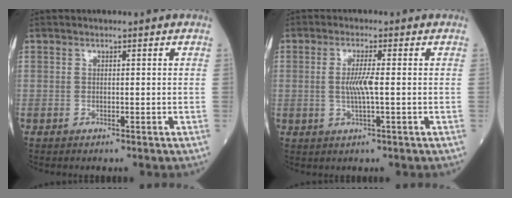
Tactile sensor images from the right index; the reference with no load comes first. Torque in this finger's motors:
{"motor_torque": [0.07, -0.03, 0.00, 0.02]}